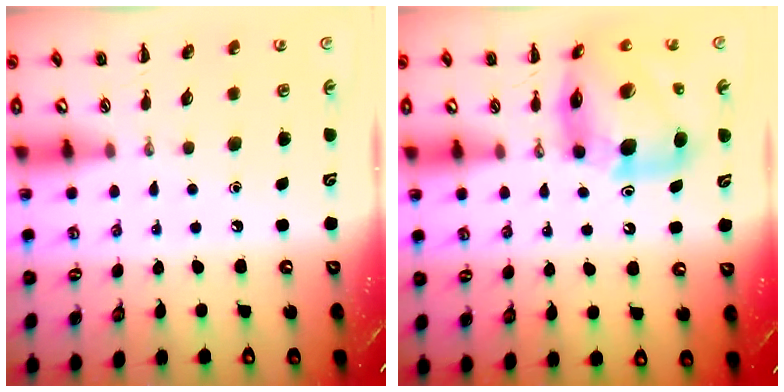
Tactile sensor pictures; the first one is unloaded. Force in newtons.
{"total": 13.4, "press": 13.0, "slide": 3.4}